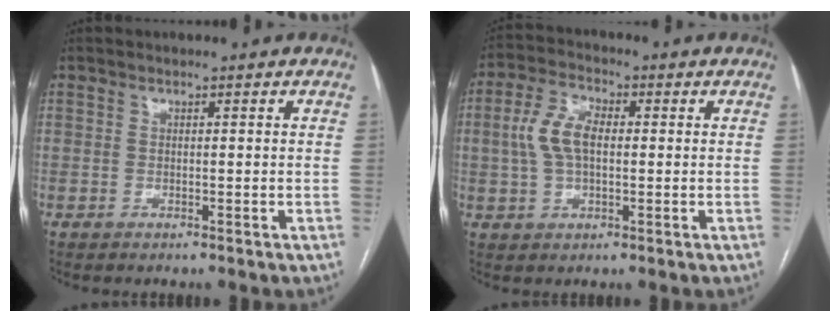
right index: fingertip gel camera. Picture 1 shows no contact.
{"total": 7.6, "force": [0.6, 4.0, 6.4], "torque": [-0.145, 0.020, 0.009]}